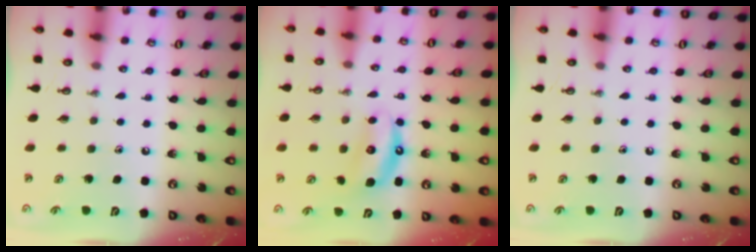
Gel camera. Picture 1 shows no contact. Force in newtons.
{"total": 6.5, "press": 6.5, "slide": 0.9}
{"total": 0.0}